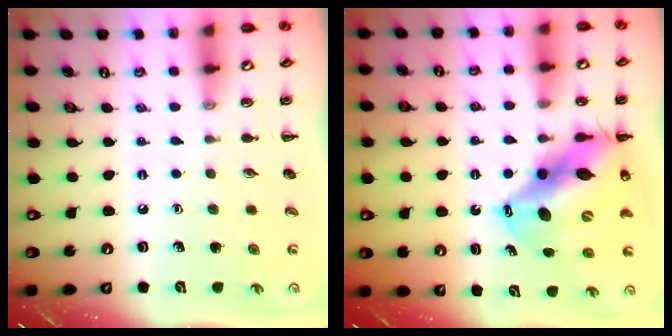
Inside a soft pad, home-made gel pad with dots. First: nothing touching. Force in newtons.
{"total": 15.0, "press": 14.4, "slide": 4.2}